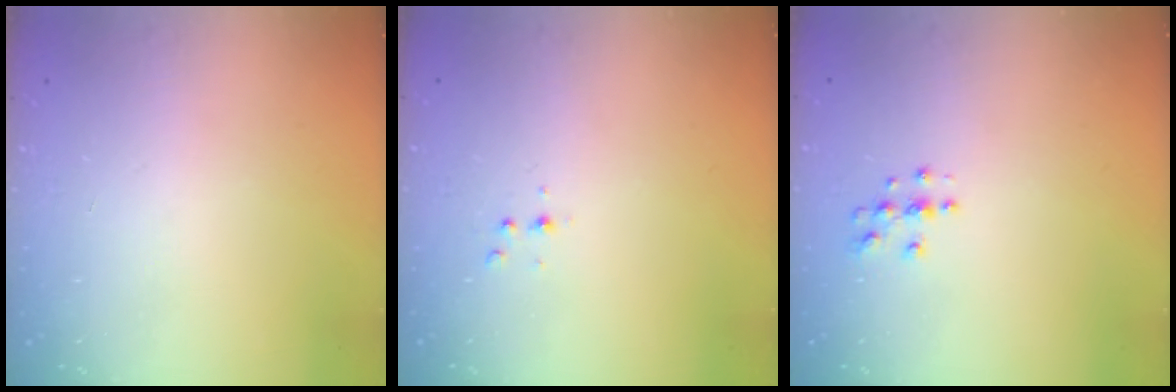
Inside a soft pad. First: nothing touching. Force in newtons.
{"total": 3.1, "press": 2.7, "slide": 1.6}
{"total": 3.8, "press": 3.8, "slide": 0.5}